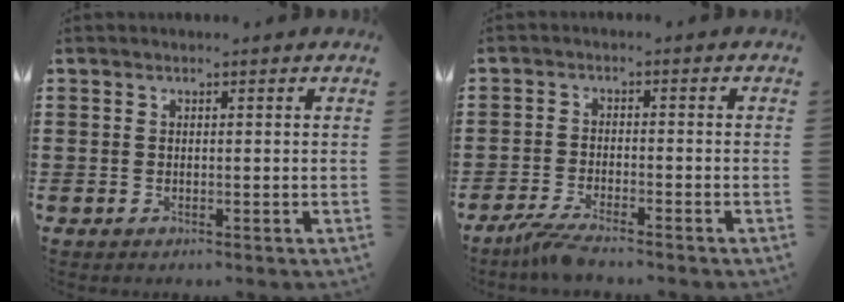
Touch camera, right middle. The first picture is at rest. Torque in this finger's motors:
{"motor_torque": [0.85, 0.35, 0.09, 0.07]}